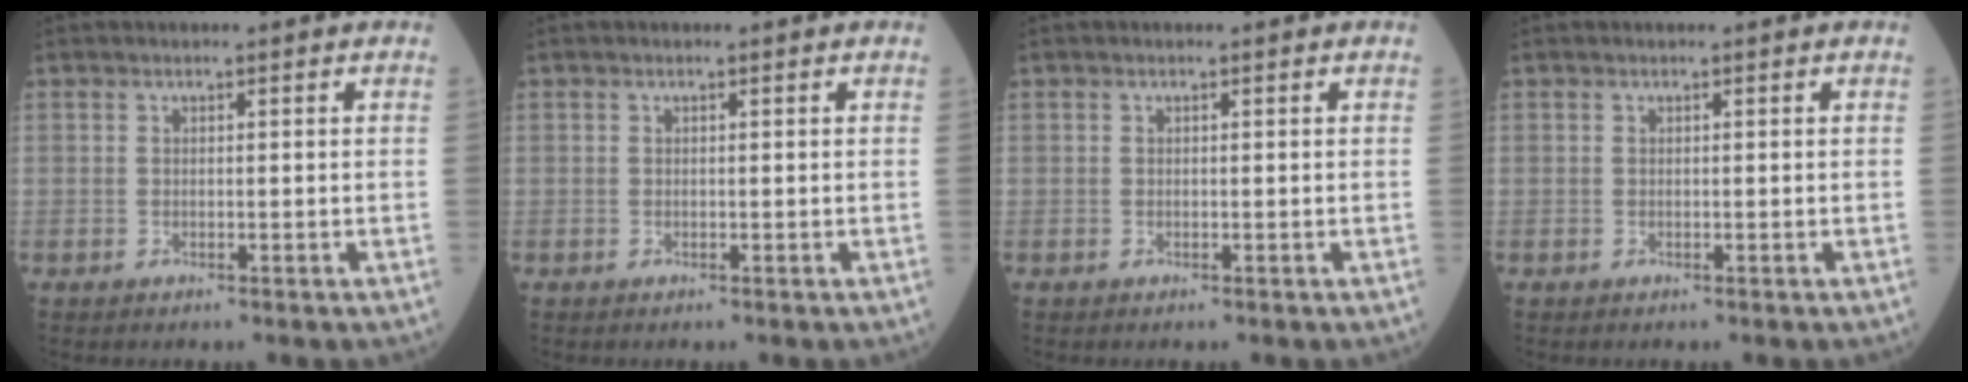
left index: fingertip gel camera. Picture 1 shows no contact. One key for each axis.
{"total": 0.0}
{"total": 0.0}
{"total": 0.0}